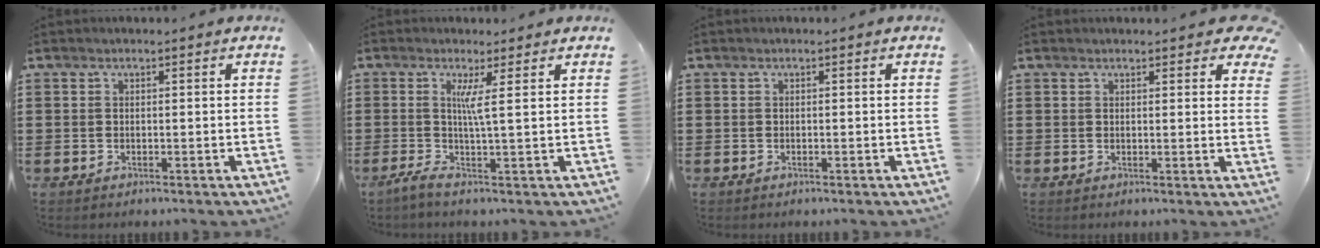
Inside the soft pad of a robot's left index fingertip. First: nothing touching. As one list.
[{"total": 4.3, "force": [0.9, -0.7, 4.2], "torque": [-0.086, -0.008, 0.011]}, {"total": 0.0}, {"total": 2.2, "force": [1.9, 1.0, 0.6], "torque": [-0.002, -0.003, 0.033]}]